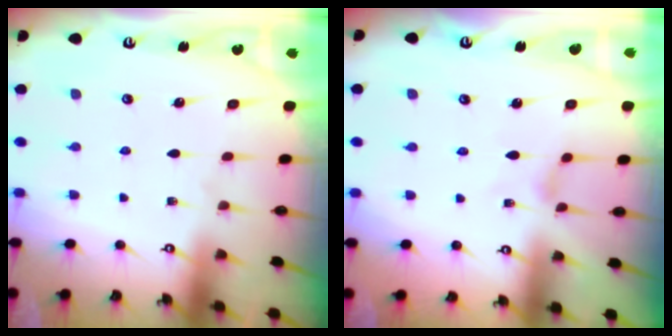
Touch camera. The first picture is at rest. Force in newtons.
{"total": 0.0}